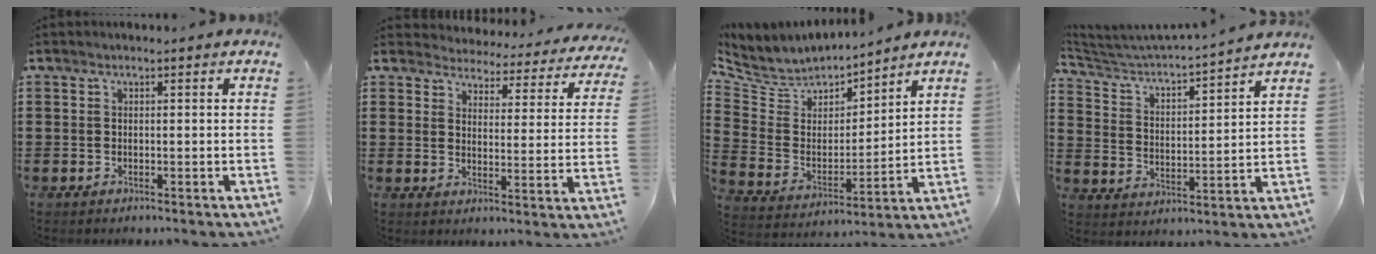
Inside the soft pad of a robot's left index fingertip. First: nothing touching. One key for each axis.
{"total": 4.1, "fx": 4.1, "fy": 0.3, "fz": -0.2, "tx": -0.016, "ty": -0.041, "tz": 0.066}
{"total": 5.3, "fx": 4.7, "fy": 2.4, "fz": 0.2, "tx": -0.044, "ty": -0.037, "tz": 0.080}
{"total": 3.5, "fx": 3.3, "fy": 0.2, "fz": 1.1, "tx": -0.045, "ty": -0.033, "tz": 0.044}